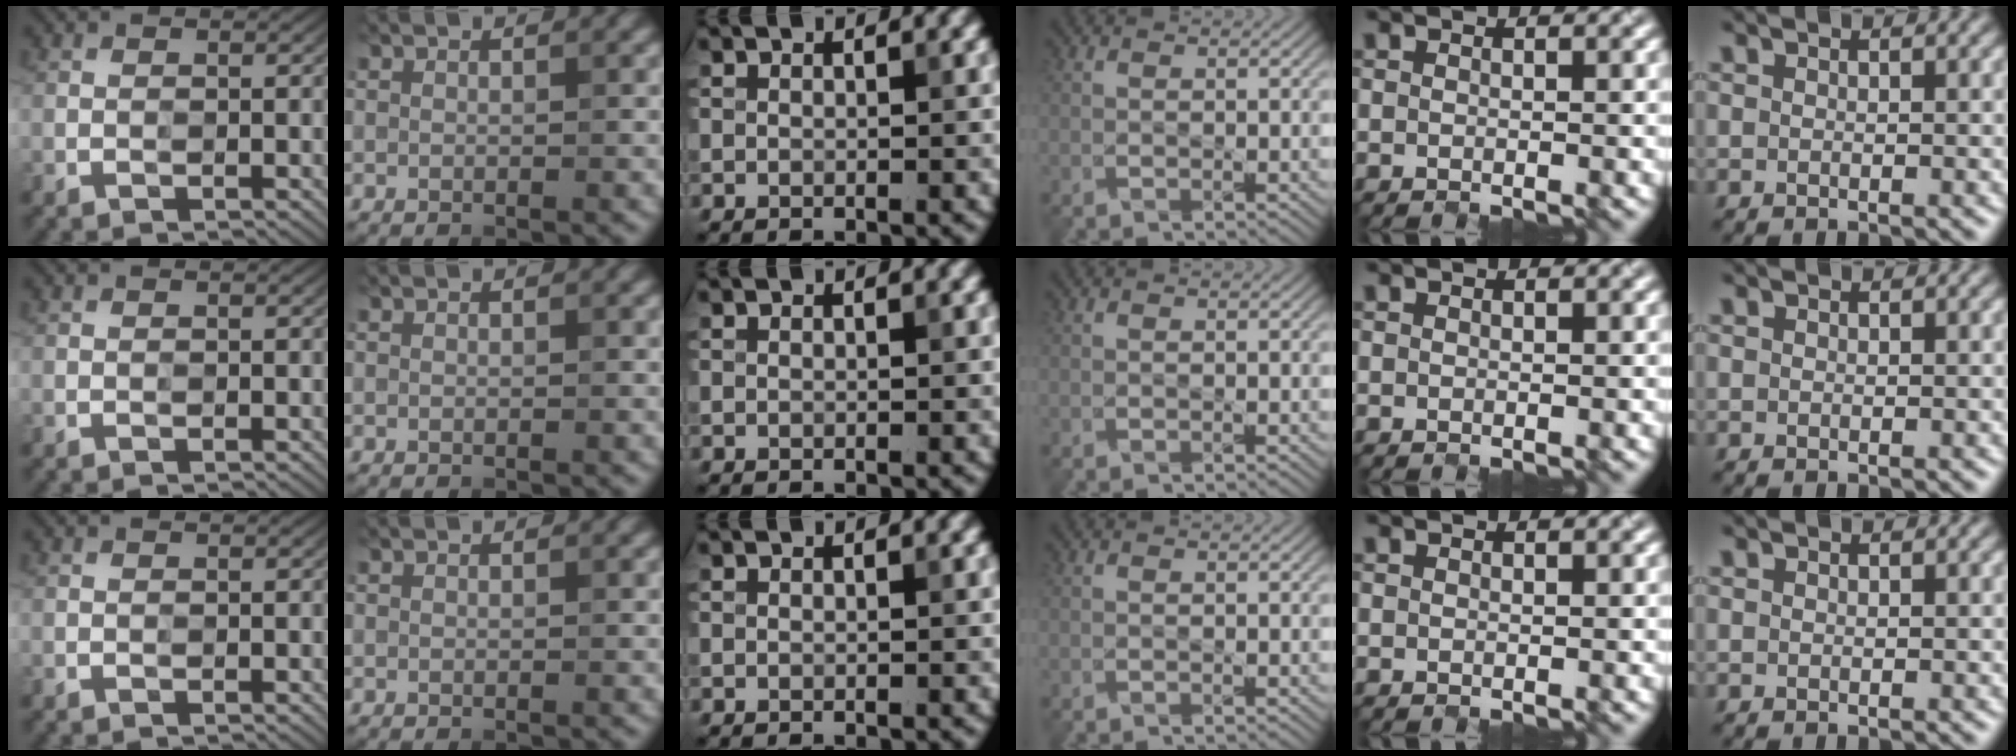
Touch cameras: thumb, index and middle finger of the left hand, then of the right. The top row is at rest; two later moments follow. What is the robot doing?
{"motion": "close", "object": "laptop"}